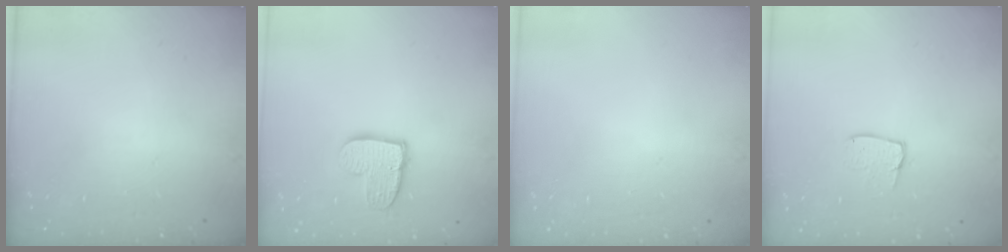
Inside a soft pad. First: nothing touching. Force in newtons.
{"total": 10.9, "press": 10.8, "slide": 0.9}
{"total": 0.0}
{"total": 5.1, "press": 5.1, "slide": 0.4}